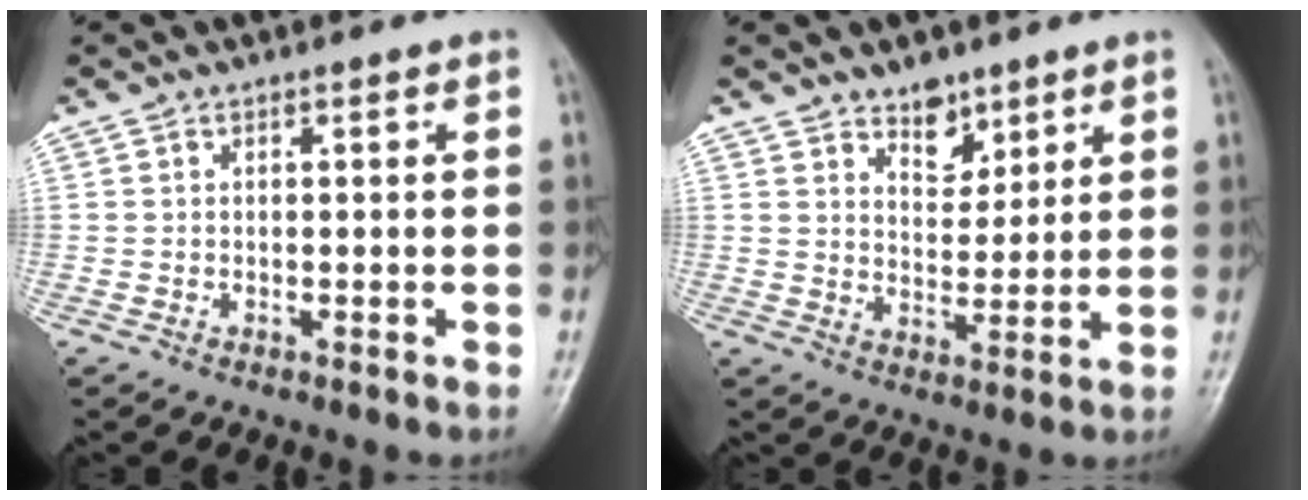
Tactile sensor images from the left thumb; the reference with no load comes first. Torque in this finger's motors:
{"motor_torque": [-0.13, -0.10, -0.30, -0.19, -0.03]}